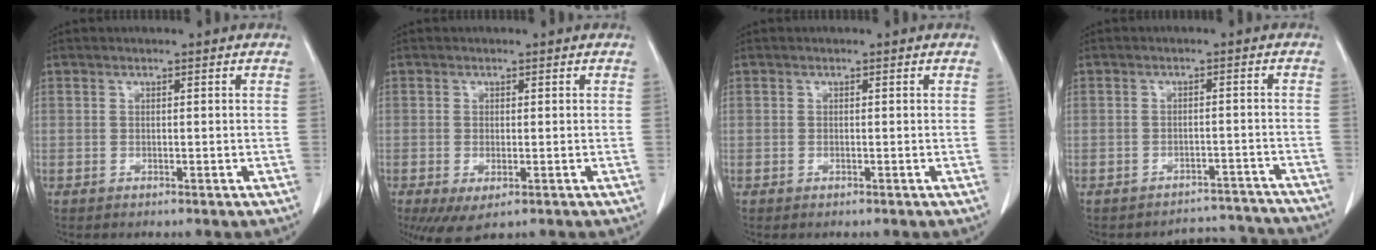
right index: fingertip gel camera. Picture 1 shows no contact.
{"total": 4.9, "force": [-2.5, 2.0, 3.7], "torque": [-0.064, -0.017, -0.034]}
{"total": 0.0}
{"total": 7.9, "force": [-7.4, 2.3, -1.4], "torque": [0.035, 0.038, -0.079]}